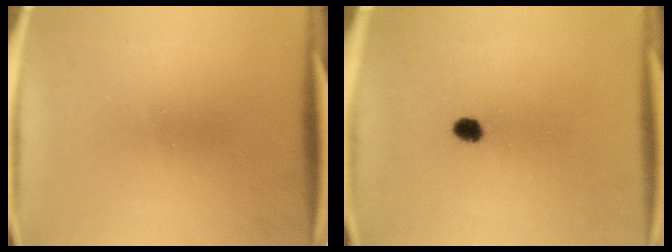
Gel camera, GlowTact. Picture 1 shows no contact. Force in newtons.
{"total": 2.3}